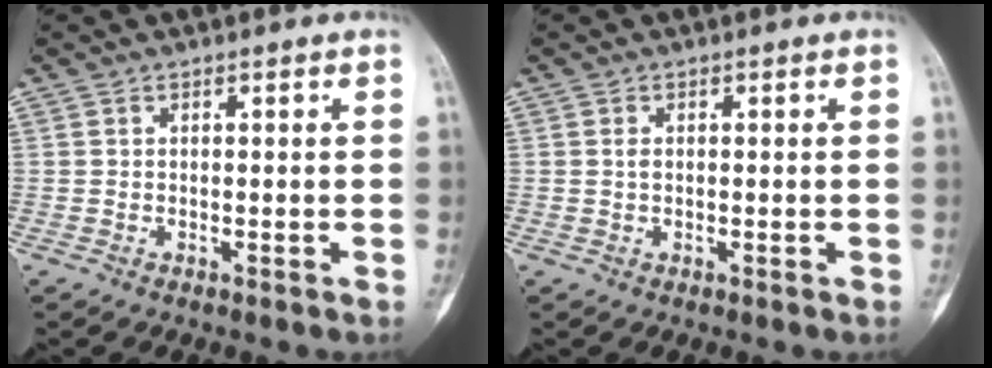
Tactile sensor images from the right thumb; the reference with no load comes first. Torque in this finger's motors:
{"motor_torque": [-0.05, 0.36, 0.21, 0.01, 0.06]}